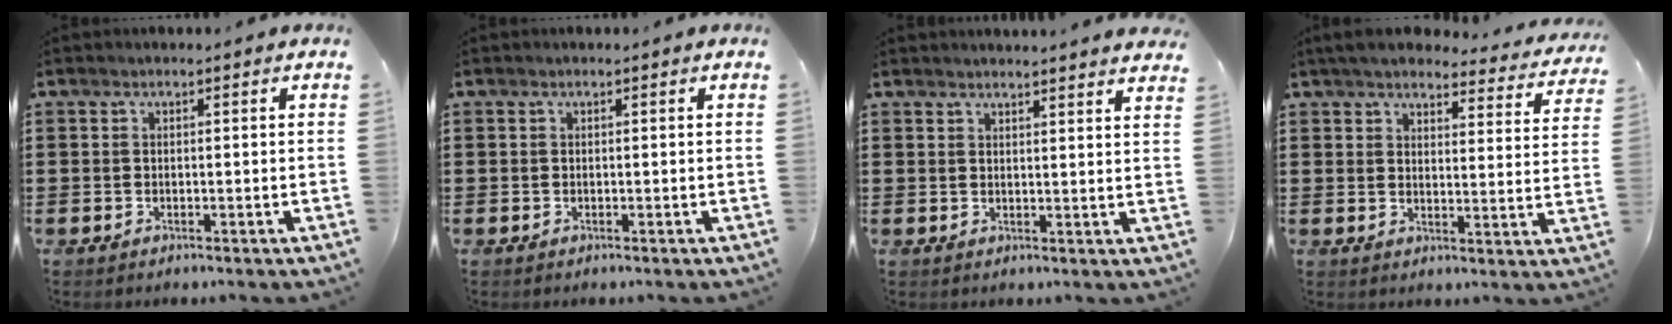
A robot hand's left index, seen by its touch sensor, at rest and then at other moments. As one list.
[{"total": 0.0}, {"total": 2.4, "force": [2.3, -0.5, 0.1], "torque": [-0.008, -0.006, 0.046]}, {"total": 4.9, "force": [4.6, 0.7, 1.7], "torque": [-0.053, -0.024, 0.079]}]